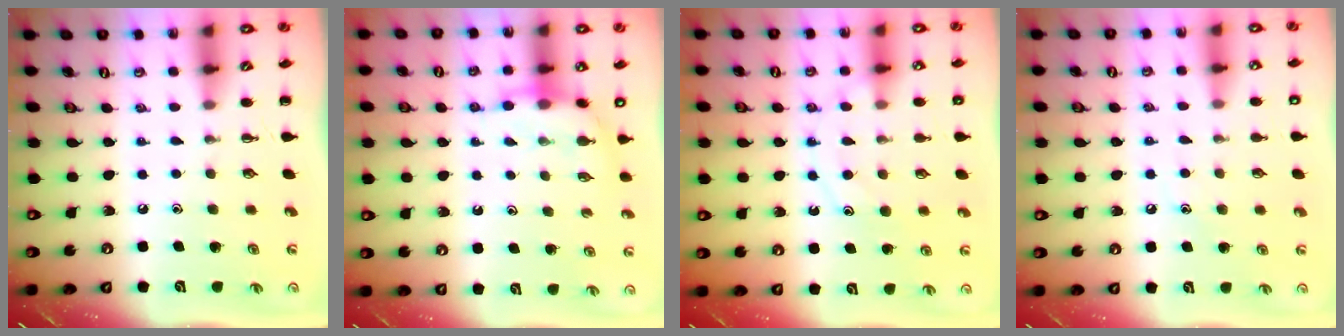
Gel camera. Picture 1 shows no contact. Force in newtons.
{"total": 8.1, "press": 8.0, "slide": 0.5}
{"total": 11.9, "press": 11.9, "slide": 0.8}
{"total": 7.8, "press": 7.5, "slide": 2.0}